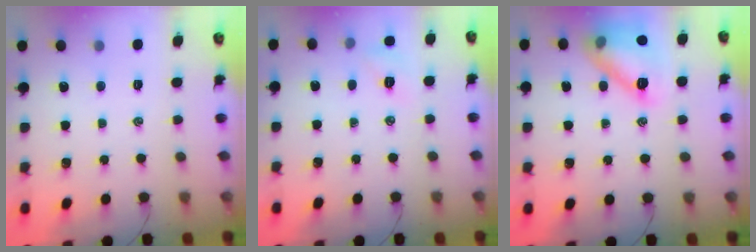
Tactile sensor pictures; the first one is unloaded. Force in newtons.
{"total": 5.6, "press": 5.4, "slide": 1.5}
{"total": 12.8, "press": 12.8, "slide": 0.5}